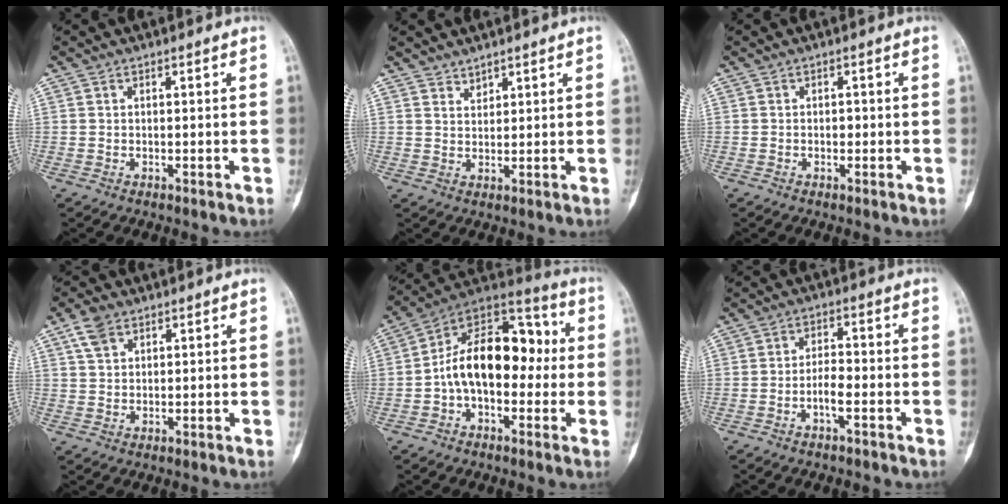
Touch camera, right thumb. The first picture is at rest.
{"total": 2.2, "force": [2.0, 0.8, 0.2], "torque": [0.013, -0.017, 0.033]}
{"total": 0.8, "force": [-0.1, 0.6, 0.6], "torque": [-0.002, 0.002, -0.007]}
{"total": 4.6, "force": [2.7, 2.7, 2.6], "torque": [-0.044, -0.001, 0.055]}
{"total": 18.0, "force": [-0.6, 11.0, 14.3], "torque": [-0.198, 0.052, -0.024]}
{"total": 3.9, "force": [-1.9, 1.3, 3.2], "torque": [-0.059, 0.020, -0.038]}